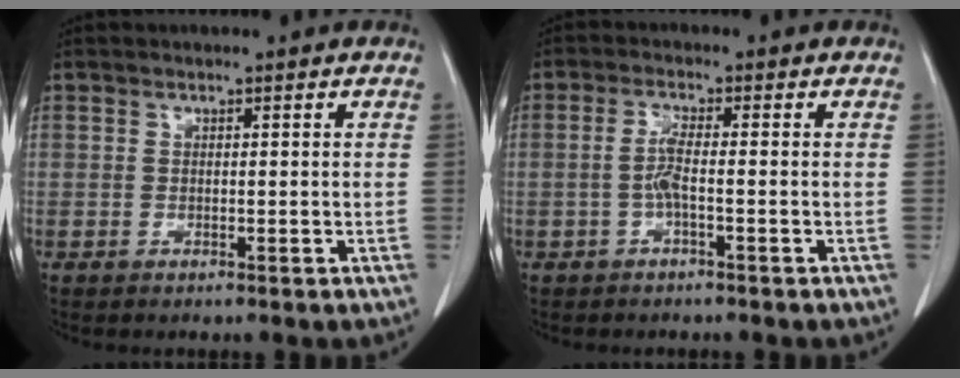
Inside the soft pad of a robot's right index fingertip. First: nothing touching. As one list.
[{"total": 2.8, "force": [-0.8, 0.0, 2.7], "torque": [-0.056, 0.002, -0.020]}]